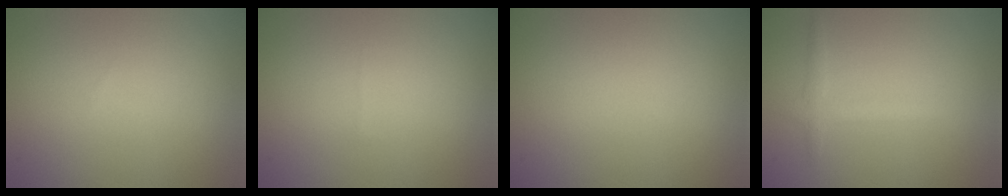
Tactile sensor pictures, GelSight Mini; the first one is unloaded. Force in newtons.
{"total": 0.0}
{"total": 0.0}
{"total": 1.5, "press": 1.4, "slide": 0.1}